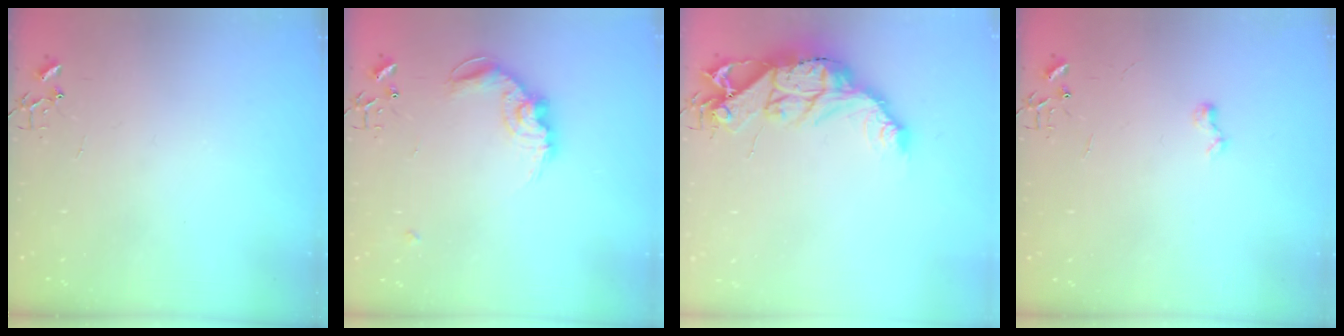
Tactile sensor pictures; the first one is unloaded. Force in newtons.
{"total": 12.7, "press": 12.7, "slide": 0.5}
{"total": 16.7, "press": 16.6, "slide": 1.4}
{"total": 6.0, "press": 6.0, "slide": 0.7}